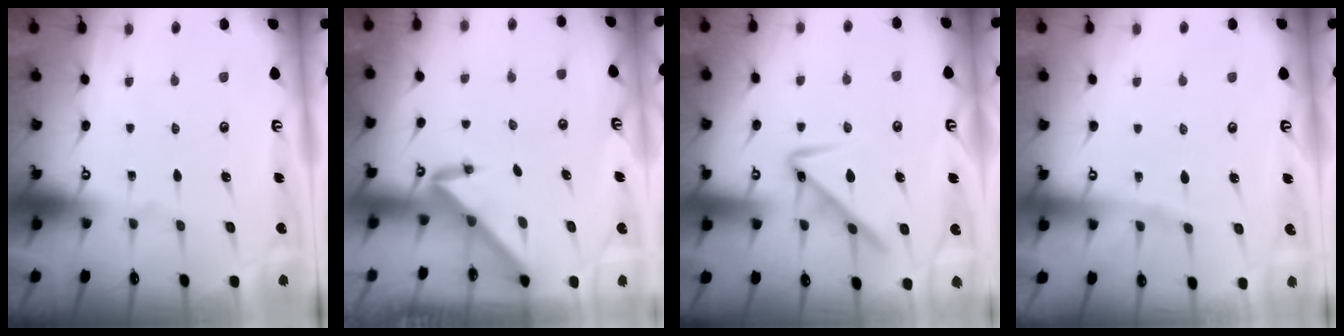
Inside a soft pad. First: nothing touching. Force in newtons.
{"total": 3.1, "press": 3.1, "slide": 0.2}
{"total": 10.3, "press": 10.3, "slide": 0.4}
{"total": 3.3, "press": 3.3, "slide": 0.6}